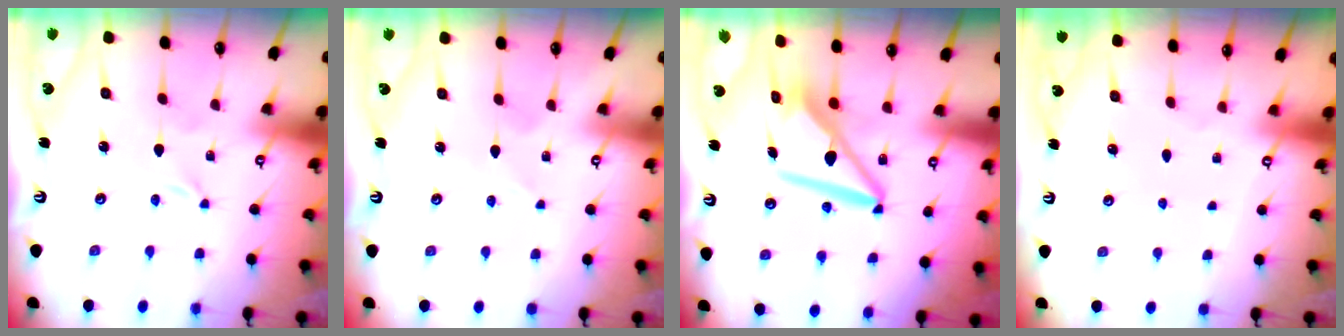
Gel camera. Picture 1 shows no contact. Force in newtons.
{"total": 1.4, "press": 1.4, "slide": 0.2}
{"total": 9.7, "press": 9.7, "slide": 1.1}
{"total": 0.0}